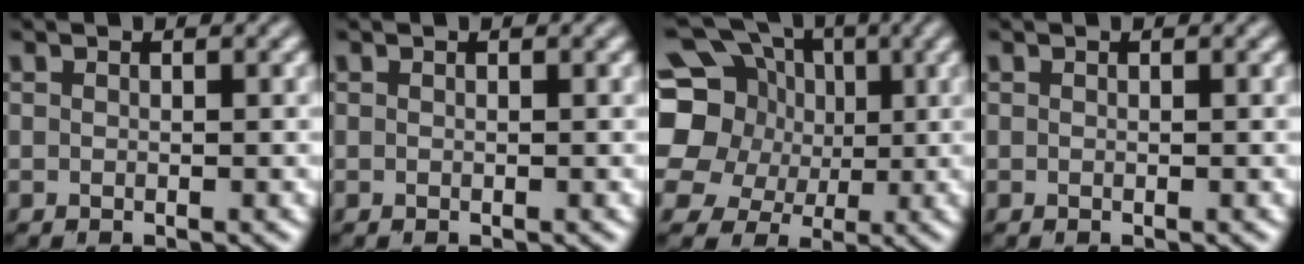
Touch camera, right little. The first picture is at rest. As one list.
[{"total": 0.0}, {"total": 16.5, "force": [3.2, 14.5, 7.2], "torque": [-0.170, 0.028, 0.023]}, {"total": 0.0}]